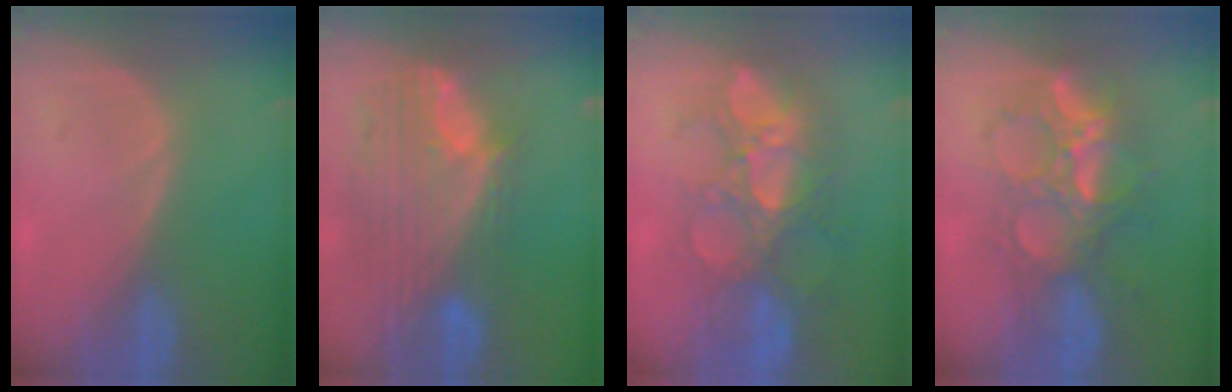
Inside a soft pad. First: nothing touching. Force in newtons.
{"total": 12.0, "press": 10.1, "slide": 6.4}
{"total": 10.1, "press": 9.2, "slide": 4.0}
{"total": 8.9, "press": 8.5, "slide": 2.8}